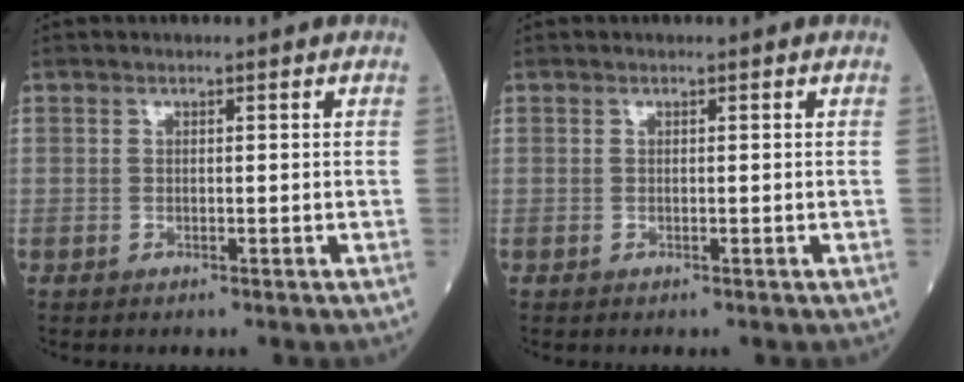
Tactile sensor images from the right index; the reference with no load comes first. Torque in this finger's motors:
{"motor_torque": [0.00, 0.00, 0.00, 0.00]}